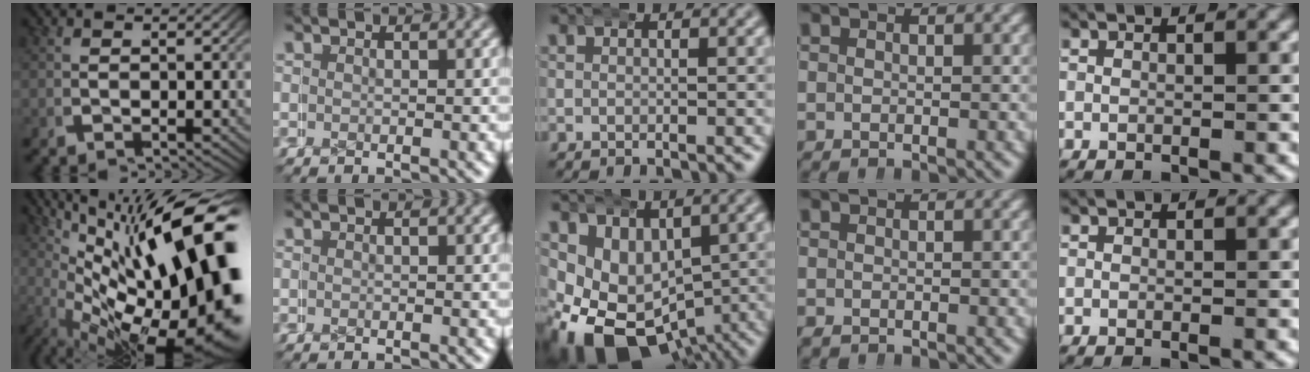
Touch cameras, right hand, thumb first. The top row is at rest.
{"thumb": {"total": 20.5, "force": [-2.5, 11.4, 16.9], "torque": [-0.279, -0.057, -0.007]}, "middle": {"total": 13.6, "force": [-3.2, 10.3, 8.3], "torque": [-0.172, -0.065, -0.029]}, "ring": {"total": 0.6, "force": [-0.4, 0.3, 0.2], "torque": [-0.005, -0.006, -0.005]}}